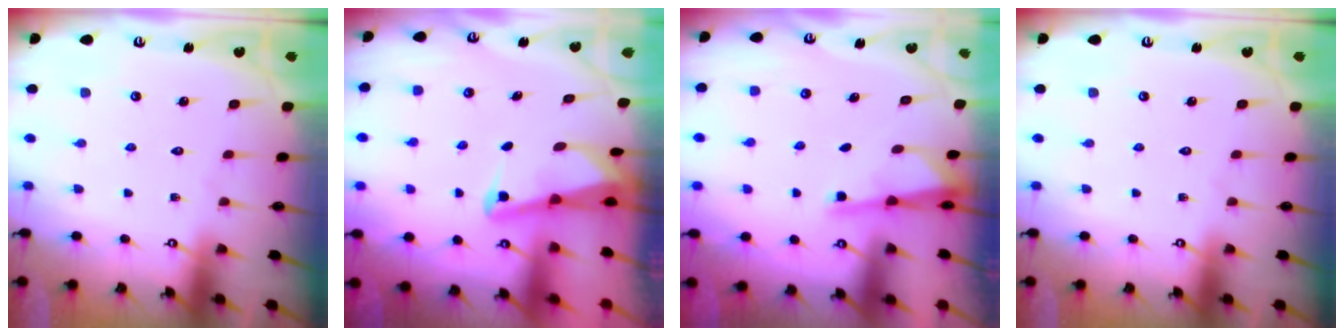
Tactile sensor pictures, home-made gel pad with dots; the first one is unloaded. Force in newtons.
{"total": 2.7, "press": 2.6, "slide": 0.6}
{"total": 2.7, "press": 2.7, "slide": 0.5}
{"total": 0.0}